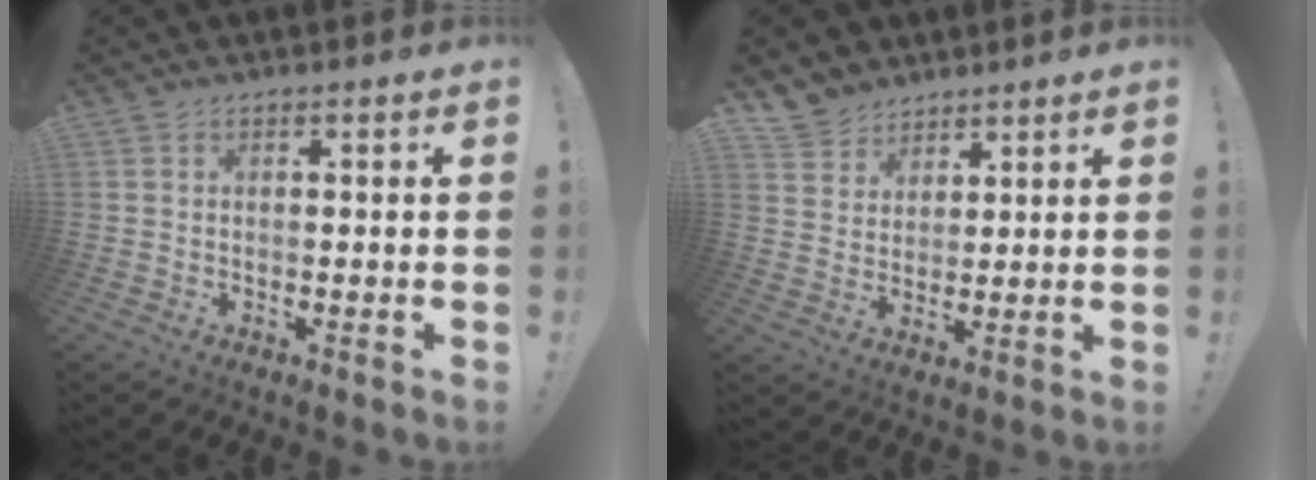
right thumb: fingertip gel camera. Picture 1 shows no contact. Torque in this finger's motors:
{"motor_torque": [-0.62, 0.60, -0.15, 0.44, 0.00]}